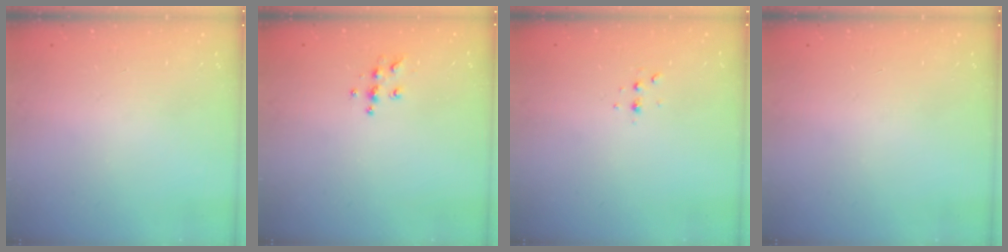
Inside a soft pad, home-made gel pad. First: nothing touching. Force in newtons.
{"total": 6.9, "press": 6.9, "slide": 0.4}
{"total": 2.8, "press": 2.8, "slide": 0.7}
{"total": 0.0}